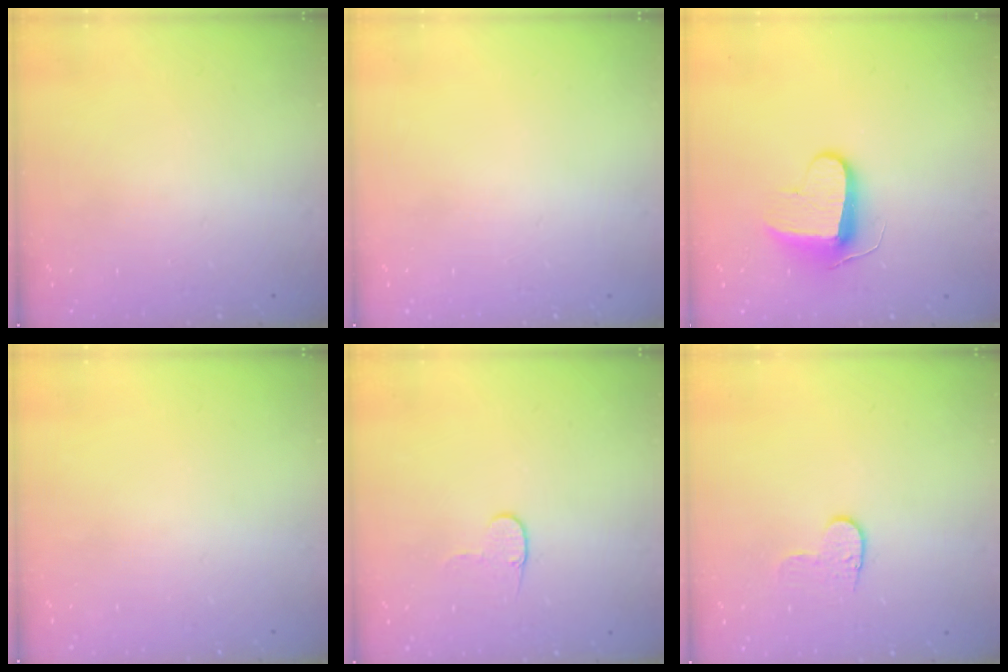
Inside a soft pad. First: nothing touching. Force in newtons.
{"total": 0.0}
{"total": 9.2, "press": 9.2, "slide": 0.3}
{"total": 0.0}
{"total": 4.3, "press": 4.3, "slide": 0.4}
{"total": 5.3, "press": 5.2, "slide": 0.5}